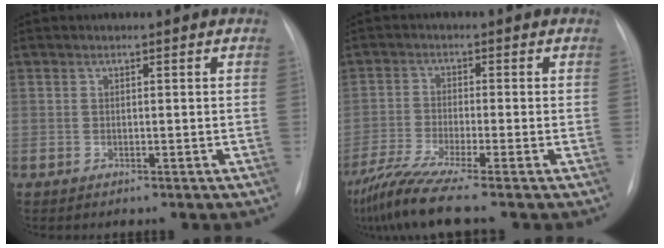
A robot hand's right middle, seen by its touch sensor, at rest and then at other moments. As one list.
[{"total": 8.4, "force": [-6.4, -1.3, 5.2], "torque": [-0.100, -0.032, -0.116]}]